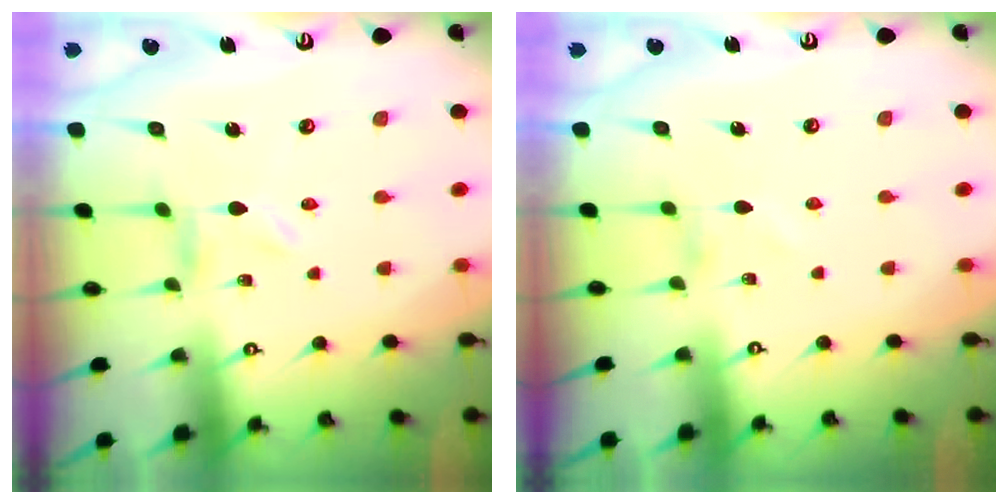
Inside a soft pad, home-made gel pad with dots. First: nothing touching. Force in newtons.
{"total": 0.6, "press": 0.6, "slide": 0.2}